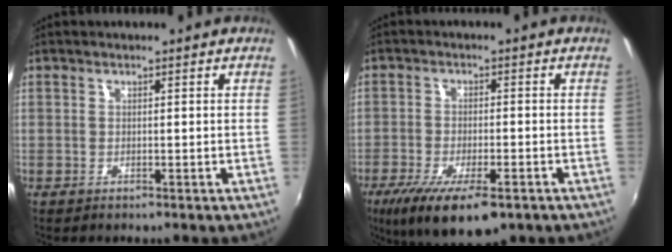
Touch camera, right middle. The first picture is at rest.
{"total": 13.5, "force": [-8.4, 4.5, 9.7], "torque": [-0.195, -0.045, -0.135]}